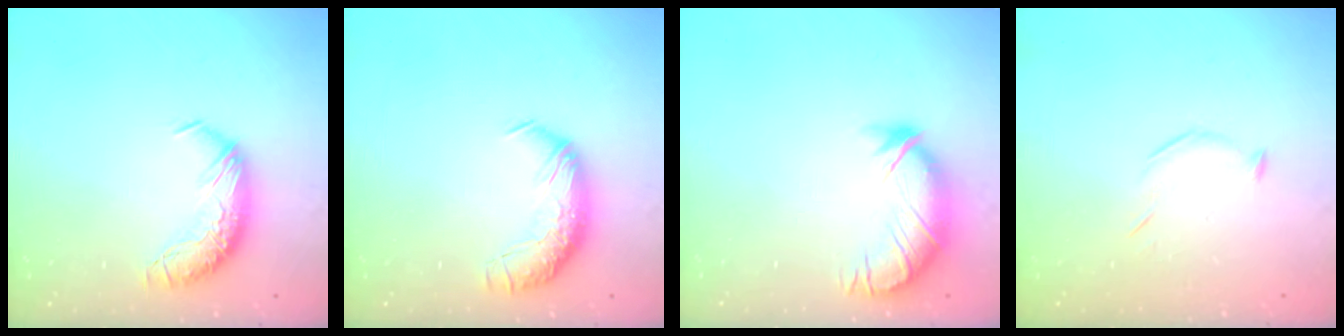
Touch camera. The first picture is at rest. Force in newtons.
{"total": 2.3, "press": 0.9, "slide": 2.2}
{"total": 3.8, "press": 3.2, "slide": 2.0}
{"total": 8.1, "press": 8.1, "slide": 0.5}